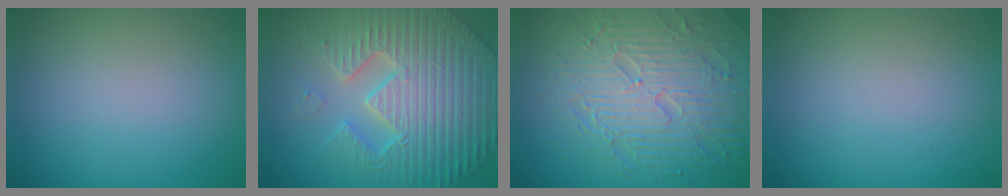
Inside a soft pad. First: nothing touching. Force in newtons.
{"total": 7.7, "press": 7.4, "slide": 2.1}
{"total": 8.2, "press": 6.1, "slide": 5.5}
{"total": 0.0}